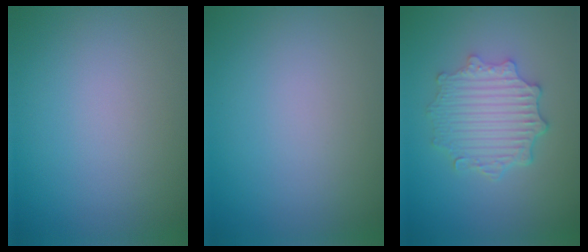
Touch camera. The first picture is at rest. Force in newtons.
{"total": 0.0}
{"total": 4.7, "press": 3.8, "slide": 2.8}